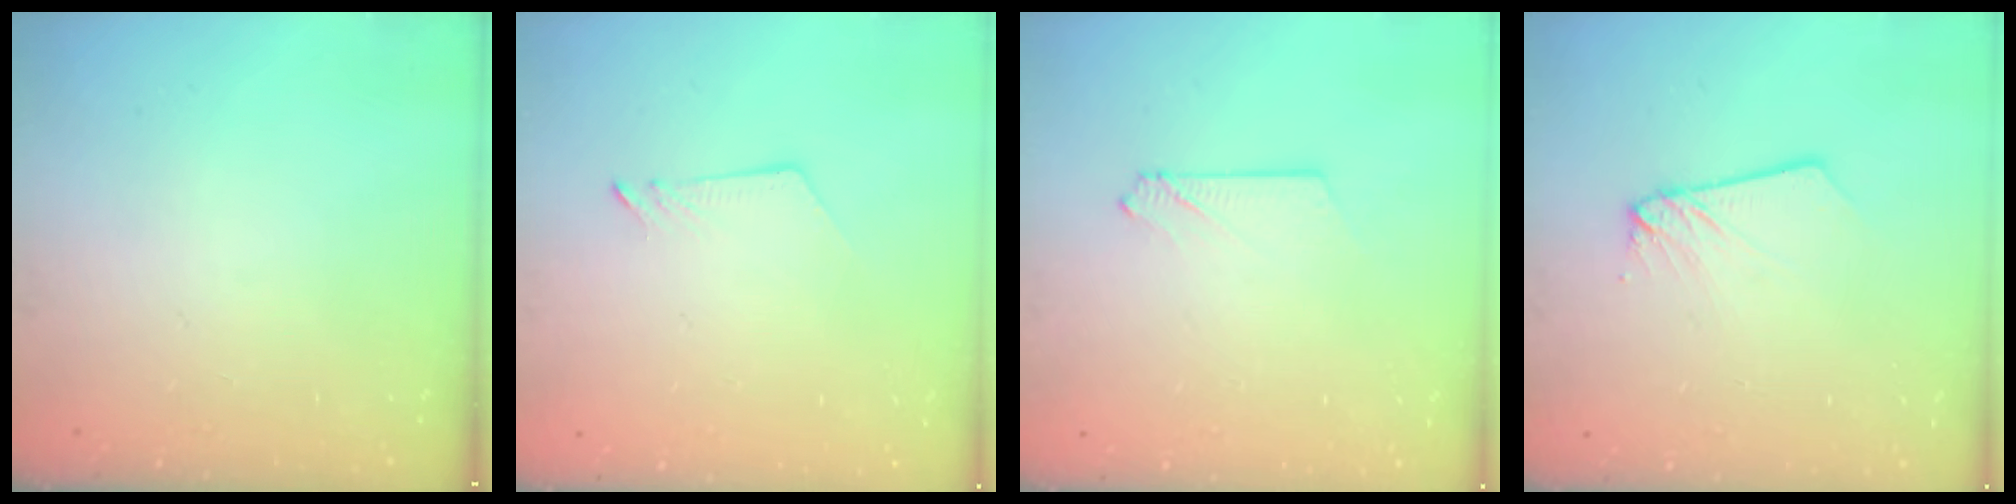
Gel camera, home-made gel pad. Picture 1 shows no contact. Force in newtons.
{"total": 2.6, "press": 2.6, "slide": 0.3}
{"total": 2.6, "press": 2.6, "slide": 0.3}
{"total": 2.5, "press": 2.5, "slide": 0.1}